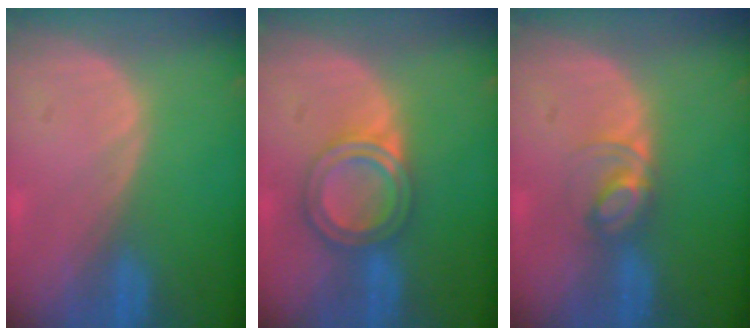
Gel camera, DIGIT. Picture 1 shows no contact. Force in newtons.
{"total": 6.2, "press": 5.4, "slide": 2.9}
{"total": 3.9, "press": 3.9, "slide": 0.4}